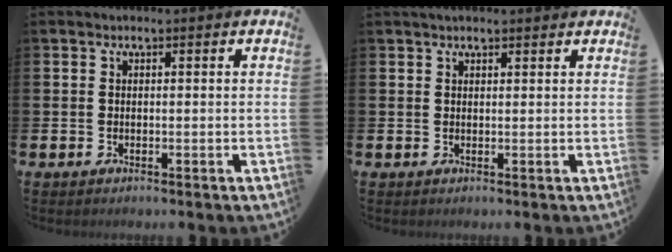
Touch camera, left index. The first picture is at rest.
{"total": 1.6, "force": [1.5, 0.4, 0.6], "torque": [-0.003, 0.001, 0.024]}